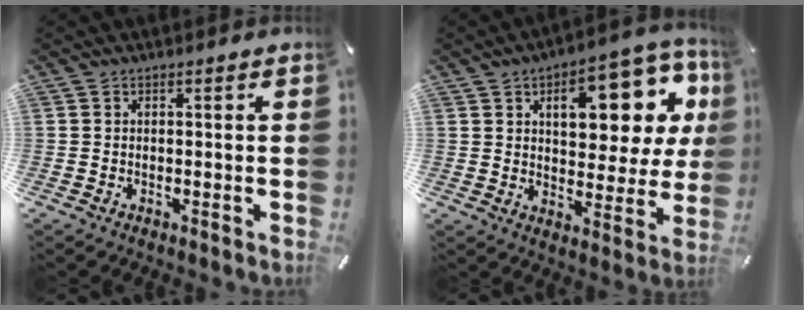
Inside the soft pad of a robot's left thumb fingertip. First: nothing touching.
{"total": 17.9, "force": [7.4, 9.6, 13.3], "torque": [-0.175, -0.032, 0.117]}